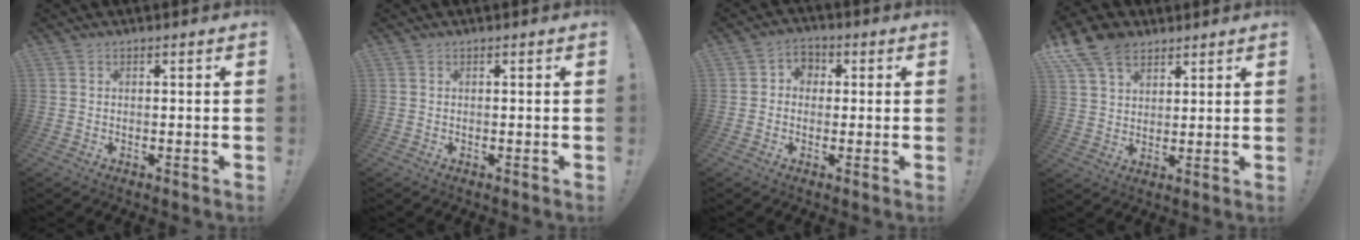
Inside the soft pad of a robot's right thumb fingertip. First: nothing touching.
{"total": 0.0}
{"total": 4.6, "force": [-0.2, 4.2, 1.8], "torque": [-0.026, 0.010, -0.003]}
{"total": 11.5, "force": [7.1, 7.6, 5.0], "torque": [-0.083, -0.031, 0.140]}